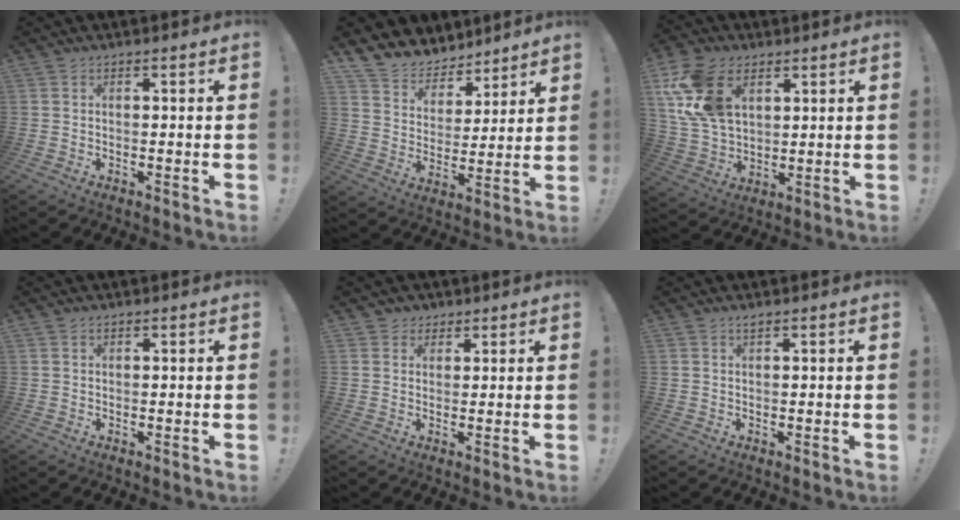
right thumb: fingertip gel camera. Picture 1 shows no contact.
{"total": 9.1, "force": [7.2, 5.5, 0.7], "torque": [-0.022, -0.064, 0.141]}
{"total": 16.7, "force": [6.7, 11.1, 10.5], "torque": [-0.214, -0.017, 0.133]}
{"total": 0.5, "force": [0.4, 0.4, 0.1], "torque": [0.003, -0.002, 0.006]}
{"total": 3.3, "force": [2.0, 2.6, 0.3], "torque": [0.001, -0.009, 0.034]}
{"total": 1.0, "force": [0.7, 0.1, 0.7], "torque": [-0.021, 0.004, 0.013]}